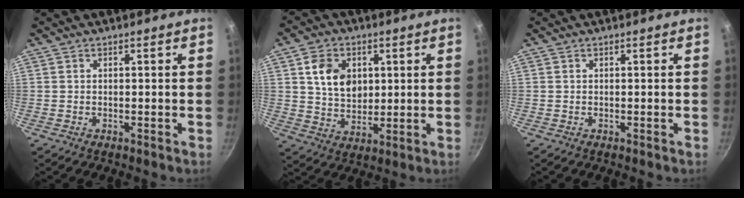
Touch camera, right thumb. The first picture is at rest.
{"total": 9.5, "force": [2.5, 7.3, 5.6], "torque": [-0.070, -0.010, 0.047]}
{"total": 0.0}